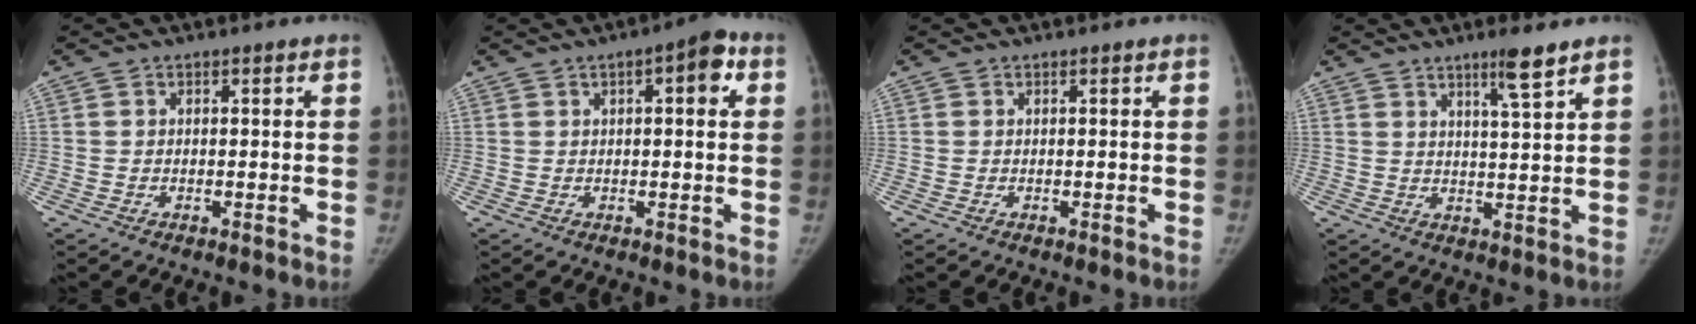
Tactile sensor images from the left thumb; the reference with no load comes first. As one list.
[{"total": 5.7, "force": [1.8, 2.1, 5.0], "torque": [-0.054, 0.009, 0.018]}, {"total": 0.0}, {"total": 5.6, "force": [3.9, 0.0, 4.0], "torque": [-0.062, -0.029, 0.066]}]